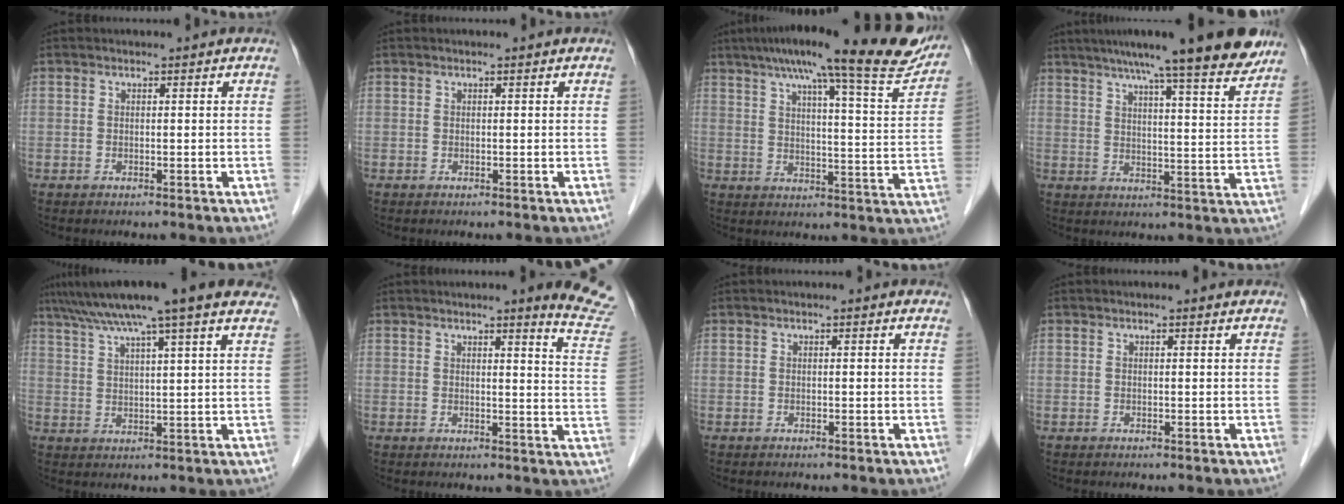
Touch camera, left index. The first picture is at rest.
{"total": 0.0}
{"total": 22.1, "force": [18.3, 1.8, 12.2], "torque": [-0.174, -0.009, 0.228]}
{"total": 16.9, "force": [14.0, 0.5, 9.5], "torque": [-0.133, 0.004, 0.185]}
{"total": 17.1, "force": [13.5, 0.6, 10.5], "torque": [-0.172, 0.046, 0.181]}
{"total": 9.6, "force": [8.9, -0.8, 3.4], "torque": [-0.022, -0.071, 0.072]}
{"total": 0.7, "force": [0.5, 0.1, 0.4], "torque": [-0.009, 0.008, 0.005]}
{"total": 0.8, "force": [0.7, 0.1, 0.4], "torque": [-0.011, 0.006, 0.008]}